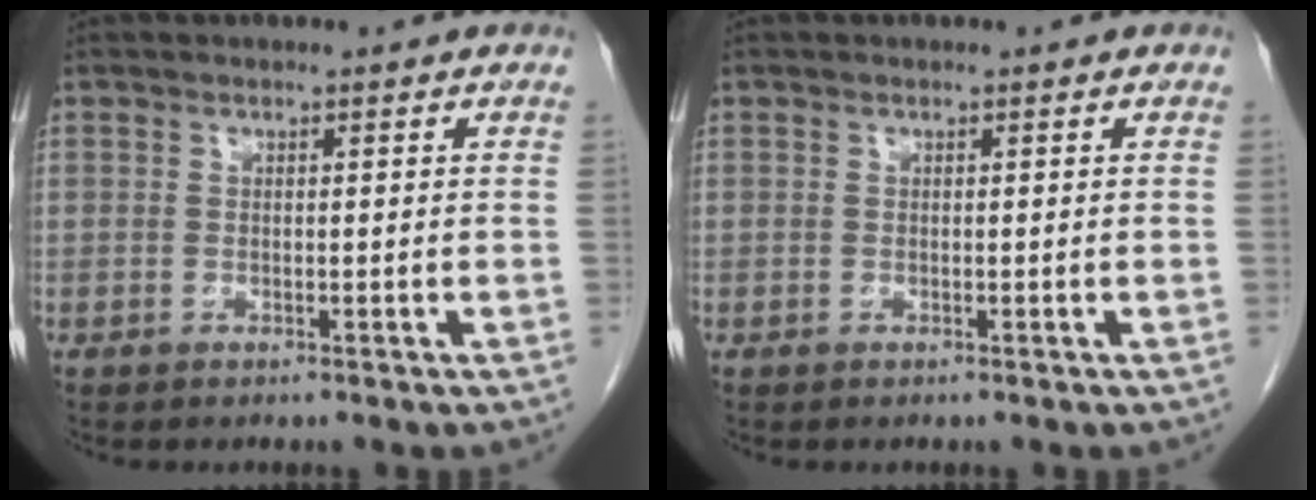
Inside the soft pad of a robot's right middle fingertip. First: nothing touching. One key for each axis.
{"total": 0.0}